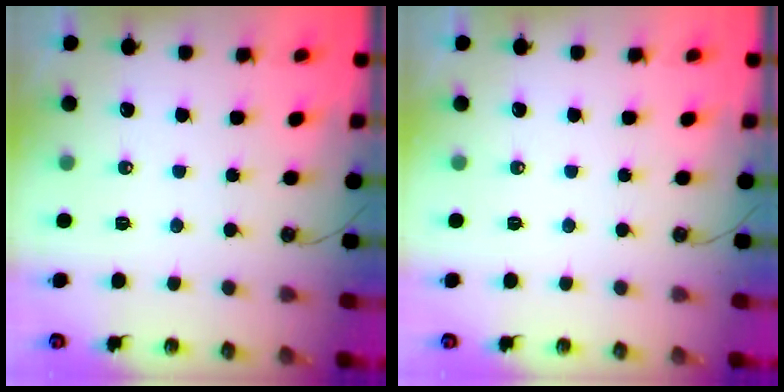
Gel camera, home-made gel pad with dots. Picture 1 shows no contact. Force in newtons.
{"total": 0.0}